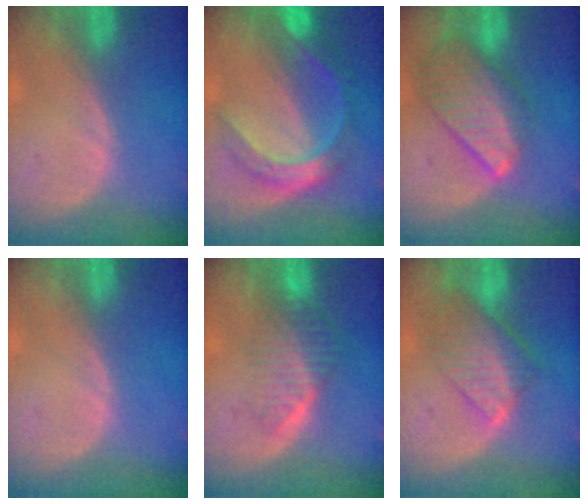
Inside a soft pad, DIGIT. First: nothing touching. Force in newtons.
{"total": 8.2, "press": 8.1, "slide": 0.8}
{"total": 9.7, "press": 8.5, "slide": 4.7}
{"total": 0.0}
{"total": 6.5, "press": 5.5, "slide": 3.4}
{"total": 8.3, "press": 7.1, "slide": 4.1}